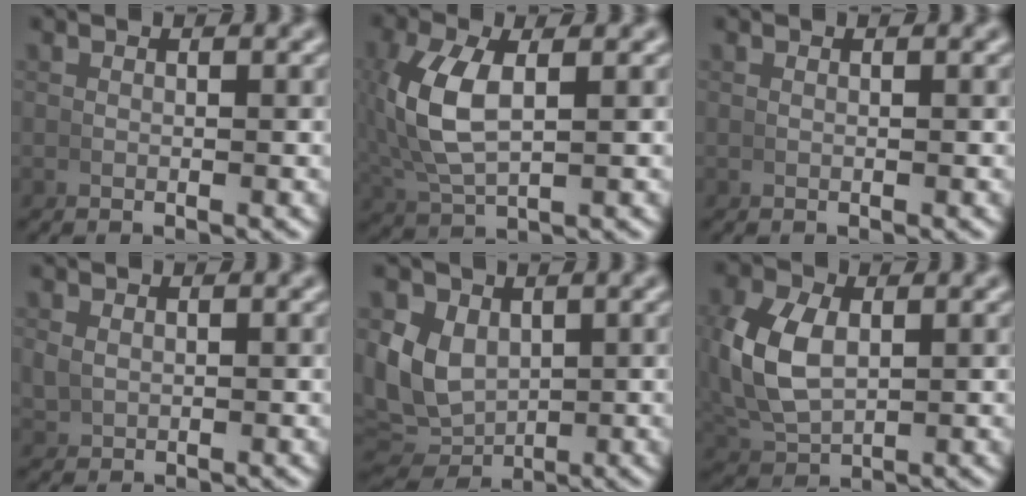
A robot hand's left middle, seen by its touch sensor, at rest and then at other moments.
{"total": 5.4, "force": [1.1, 2.8, 4.5], "torque": [-0.115, -0.004, 0.033]}
{"total": 0.0}
{"total": 1.3, "force": [0.5, 1.1, 0.6], "torque": [-0.024, -0.004, 0.019]}
{"total": 8.4, "force": [-0.2, 7.3, 4.3], "torque": [-0.128, -0.048, 0.019]}
{"total": 6.1, "force": [0.8, 4.2, 4.4], "torque": [-0.112, -0.009, 0.030]}